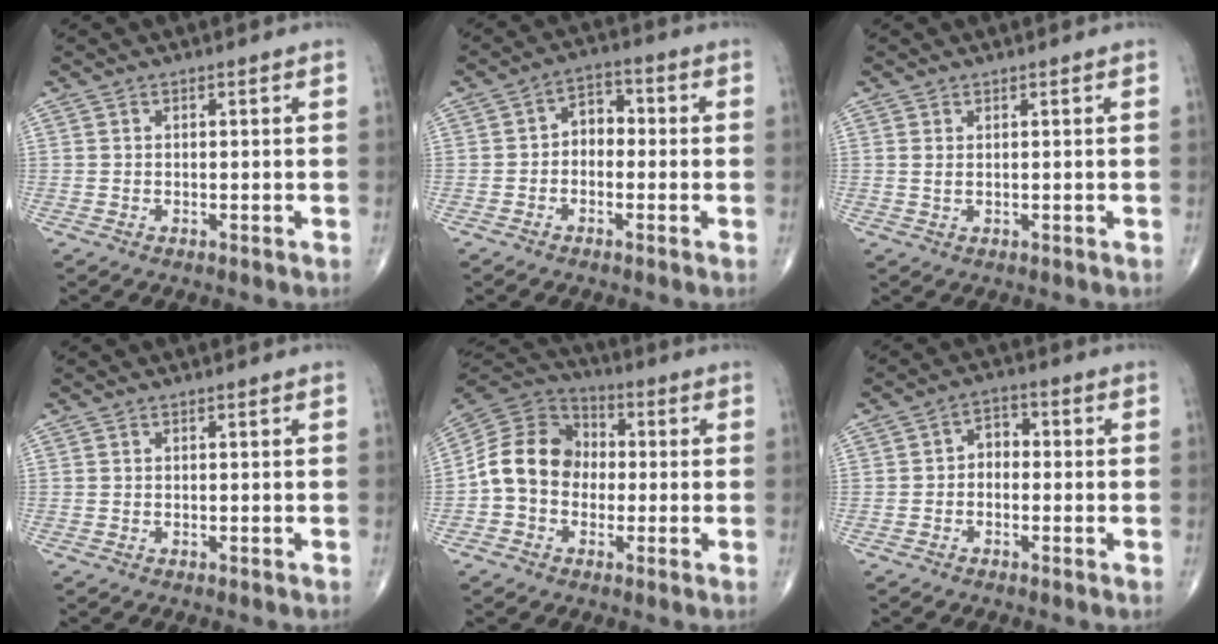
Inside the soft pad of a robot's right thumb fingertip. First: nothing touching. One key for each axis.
{"total": 5.1, "fx": -0.6, "fy": 3.8, "fz": 3.4, "tx": -0.029, "ty": 0.024, "tz": -0.024}
{"total": 1.0, "fx": 0.4, "fy": 0.4, "fz": 0.8, "tx": -0.018, "ty": 0.001, "tz": 0.011}
{"total": 0.0}
{"total": 12.3, "fx": -1.2, "fy": 10.1, "fz": 6.8, "tx": -0.110, "ty": 0.039, "tz": -0.036}
{"total": 3.9, "fx": -0.5, "fy": 2.9, "fz": 2.5, "tx": -0.019, "ty": 0.019, "tz": -0.023}